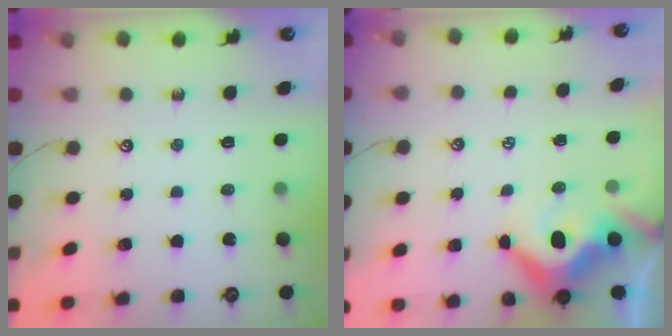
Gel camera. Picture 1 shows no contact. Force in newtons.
{"total": 7.8, "press": 7.7, "slide": 1.4}